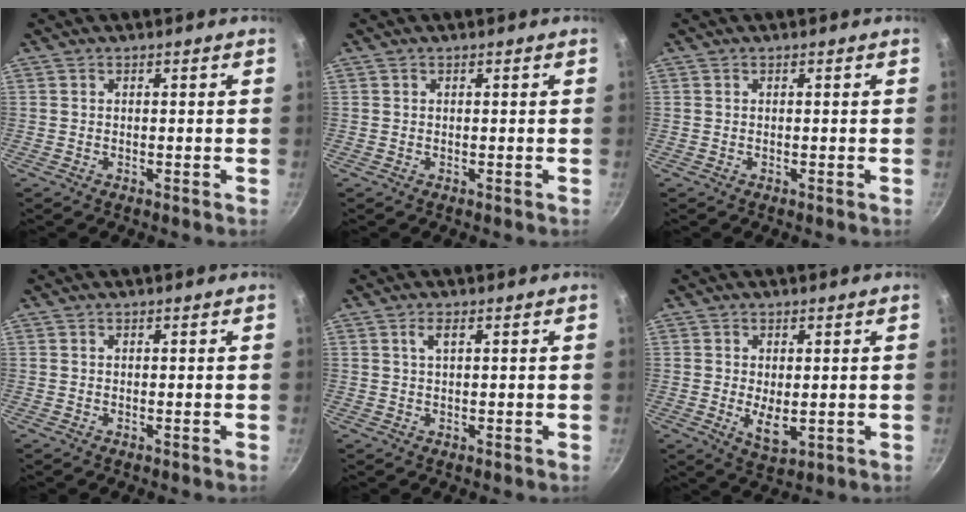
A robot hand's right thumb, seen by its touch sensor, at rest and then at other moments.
{"total": 0.0}
{"total": 0.0}
{"total": 0.0}
{"total": 2.0, "force": [0.8, 0.7, 1.7], "torque": [-0.032, 0.002, 0.016]}
{"total": 5.1, "force": [-0.2, 2.7, 4.2], "torque": [-0.069, -0.015, 0.007]}